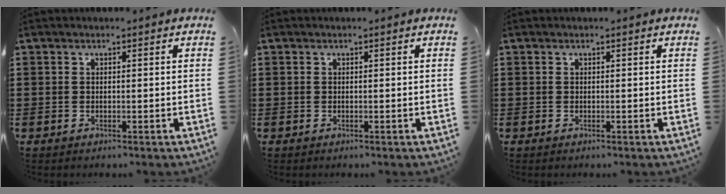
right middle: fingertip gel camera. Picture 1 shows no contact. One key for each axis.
{"total": 0.0}
{"total": 0.0}